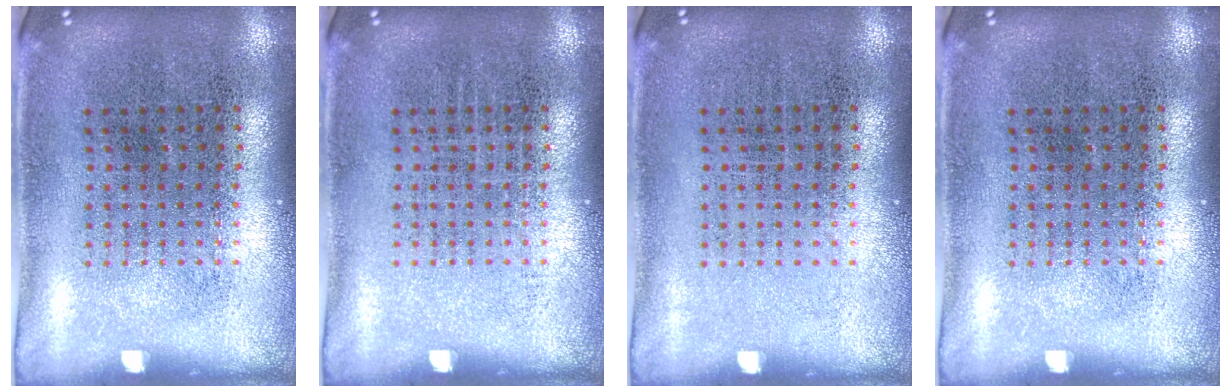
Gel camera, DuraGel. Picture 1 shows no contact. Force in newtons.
{"total": 0.0}
{"total": 0.0}
{"total": 0.0}